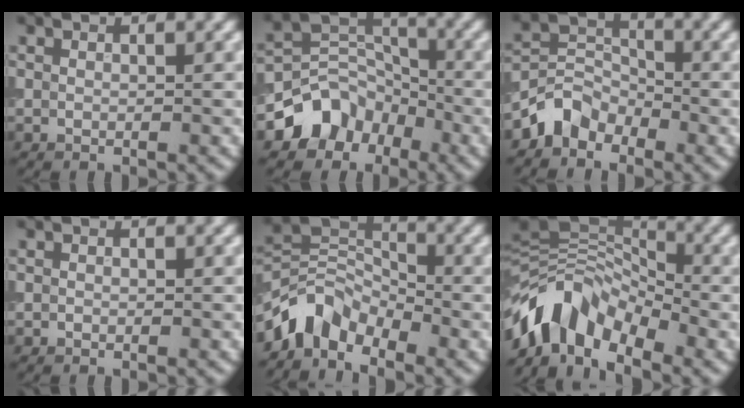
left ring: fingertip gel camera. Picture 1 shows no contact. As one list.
[{"total": 5.5, "force": [-3.1, 4.2, 1.7], "torque": [-0.006, 0.007, -0.062]}, {"total": 3.3, "force": [-2.4, 2.1, 0.8], "torque": [-0.012, 0.013, -0.056]}, {"total": 0.0}, {"total": 4.6, "force": [-3.4, 2.7, 1.6], "torque": [-0.023, 0.006, -0.076]}, {"total": 9.0, "force": [-4.9, 5.4, 5.3], "torque": [-0.089, 0.010, -0.104]}]